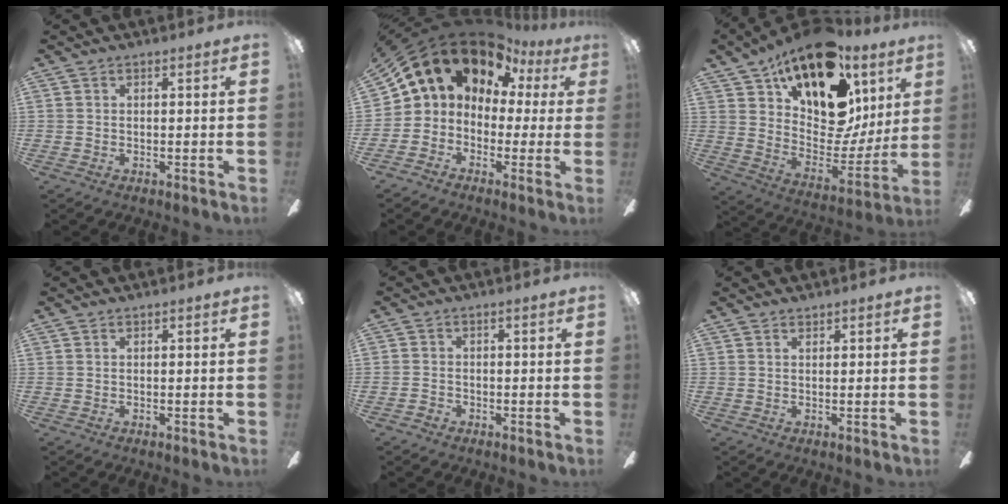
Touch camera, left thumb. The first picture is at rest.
{"total": 13.4, "force": [7.6, 9.3, 6.1], "torque": [-0.129, -0.040, 0.136]}
{"total": 23.2, "force": [14.8, 12.0, 13.2], "torque": [-0.205, -0.103, 0.265]}
{"total": 0.0}
{"total": 1.5, "force": [-1.2, 0.9, 0.1], "torque": [-0.001, 0.006, -0.025]}
{"total": 0.7, "force": [0.6, 0.3, 0.1], "torque": [-0.003, 0.001, 0.012]}